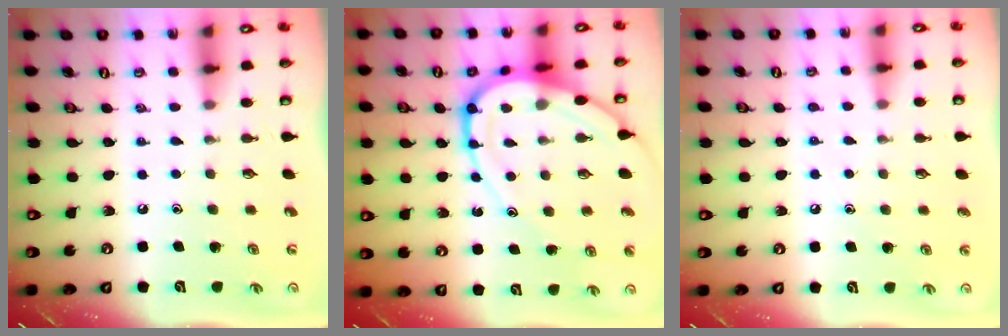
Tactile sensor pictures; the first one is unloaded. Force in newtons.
{"total": 14.5, "press": 14.4, "slide": 1.8}
{"total": 3.5, "press": 3.5, "slide": 0.4}